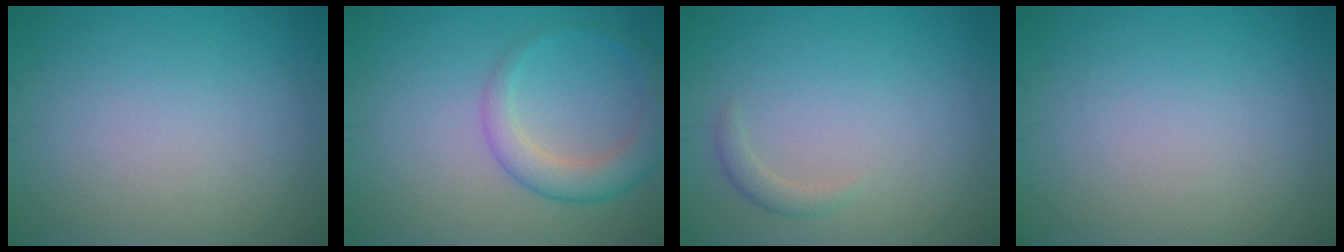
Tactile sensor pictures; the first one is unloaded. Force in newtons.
{"total": 2.9, "press": 2.8, "slide": 0.1}
{"total": 1.2, "press": 1.2, "slide": 0.1}
{"total": 0.0}